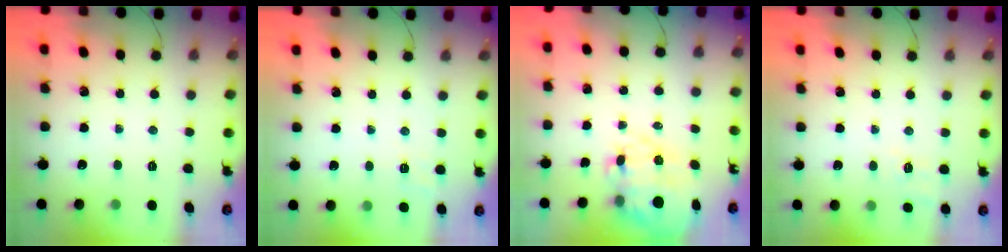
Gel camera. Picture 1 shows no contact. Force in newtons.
{"total": 2.9, "press": 2.6, "slide": 1.4}
{"total": 13.0, "press": 12.7, "slide": 2.7}
{"total": 8.0, "press": 7.8, "slide": 2.1}